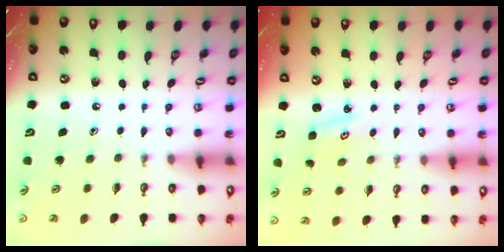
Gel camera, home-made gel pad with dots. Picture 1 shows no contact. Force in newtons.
{"total": 2.7, "press": 2.7, "slide": 0.4}